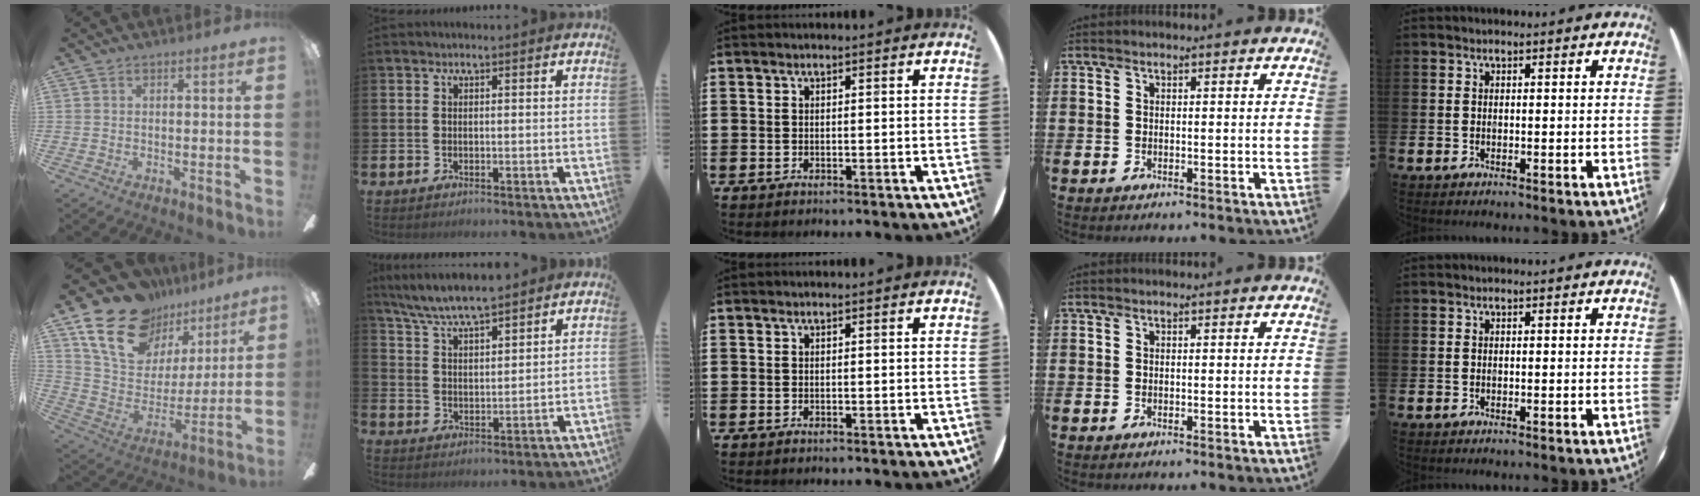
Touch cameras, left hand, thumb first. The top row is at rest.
{"thumb": {"total": 20.0, "force": [13.5, 12.2, 8.3], "torque": [-0.154, -0.077, 0.251]}, "index": {"total": 6.9, "force": [6.7, 0.5, 1.7], "torque": [-0.063, -0.030, 0.123]}}